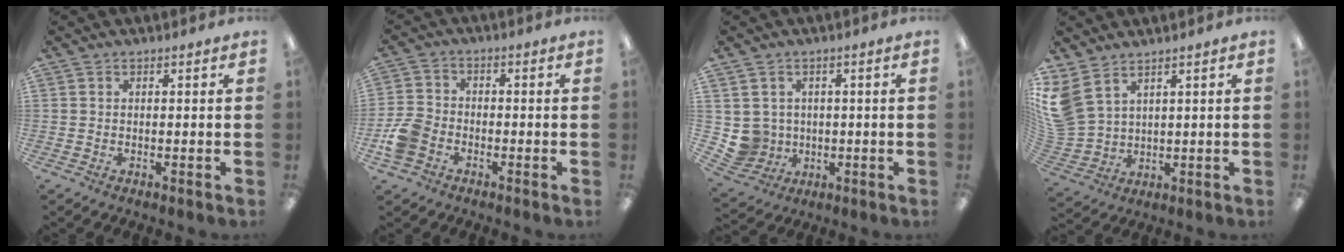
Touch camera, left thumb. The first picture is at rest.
{"total": 7.1, "force": [-3.2, 5.1, 3.7], "torque": [-0.076, 0.020, -0.058]}
{"total": 5.6, "force": [0.7, 5.5, 0.3], "torque": [-0.042, -0.006, 0.022]}
{"total": 8.6, "force": [5.0, 5.3, 4.5], "torque": [-0.125, -0.019, 0.097]}